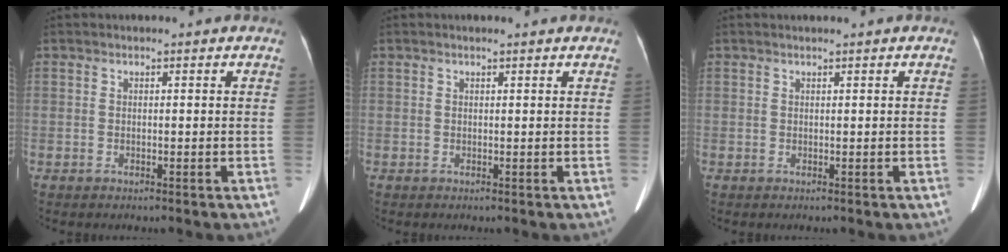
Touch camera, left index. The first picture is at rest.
{"total": 2.3, "force": [2.1, 0.0, 1.0], "torque": [-0.014, 0.014, 0.023]}
{"total": 1.2, "force": [1.0, -0.2, 0.5], "torque": [-0.007, 0.014, 0.022]}